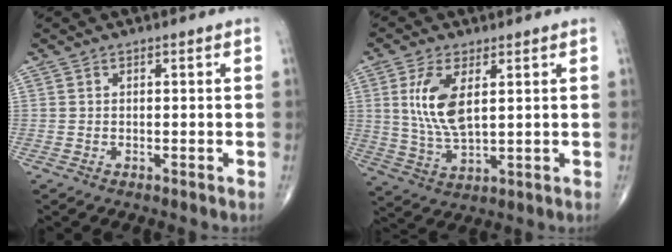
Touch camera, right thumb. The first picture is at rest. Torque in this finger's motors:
{"motor_torque": [-0.76, 0.60, 0.91, 0.36, 0.12]}